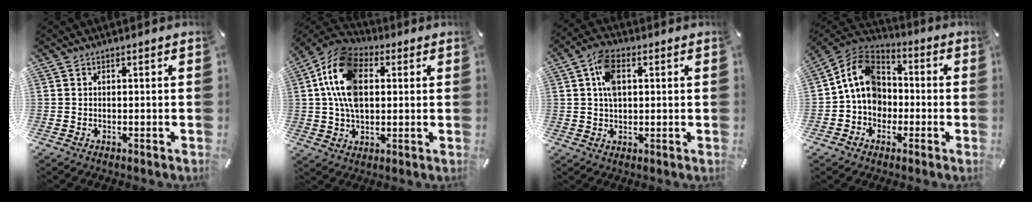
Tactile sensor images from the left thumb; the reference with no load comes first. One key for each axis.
{"total": 15.1, "fx": 2.6, "fy": 10.0, "fz": 11.0, "tx": -0.247, "ty": 0.007, "tz": 0.045}
{"total": 7.2, "fx": 1.7, "fy": 4.5, "fz": 5.3, "tx": -0.116, "ty": 0.004, "tz": 0.027}
{"total": 12.1, "fx": -1.5, "fy": 10.3, "fz": 6.1, "tx": -0.133, "ty": 0.027, "tz": -0.027}